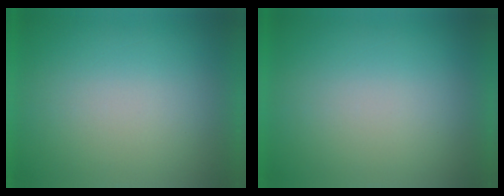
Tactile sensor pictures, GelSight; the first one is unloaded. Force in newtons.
{"total": 0.0}